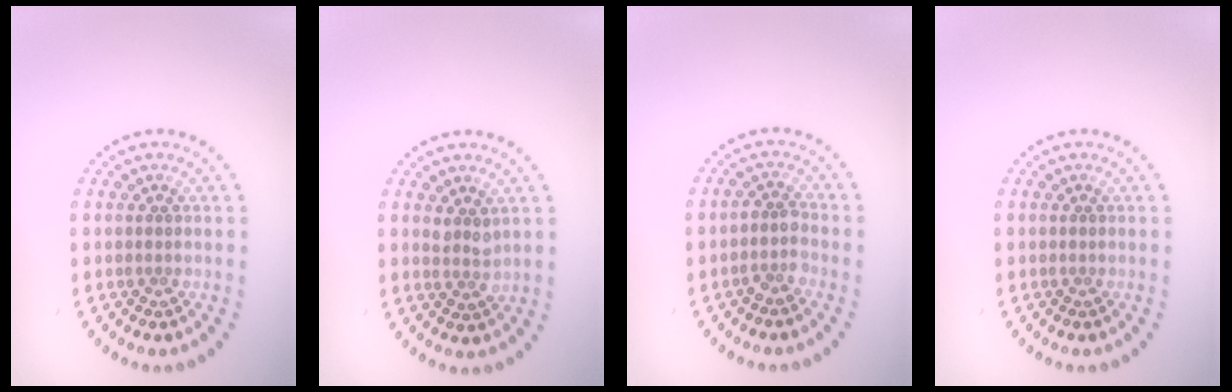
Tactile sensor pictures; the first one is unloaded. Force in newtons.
{"total": 1.5, "press": 1.2, "slide": 0.9}
{"total": 1.7, "press": 1.5, "slide": 0.7}
{"total": 0.0}